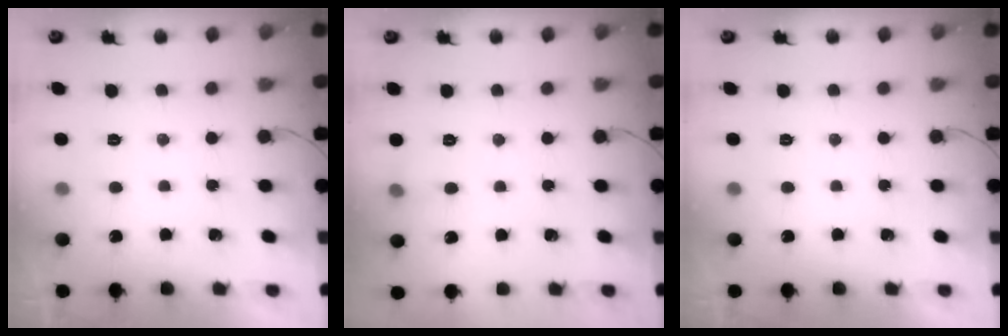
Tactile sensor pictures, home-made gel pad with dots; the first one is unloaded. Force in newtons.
{"total": 5.5, "press": 5.3, "slide": 1.6}
{"total": 0.0}